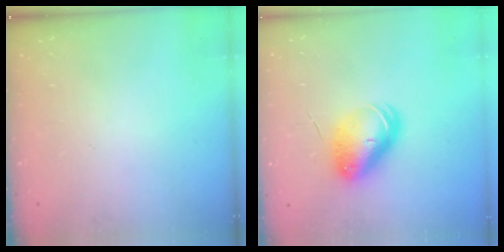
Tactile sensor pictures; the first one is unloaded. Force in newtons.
{"total": 9.3, "press": 9.1, "slide": 2.0}